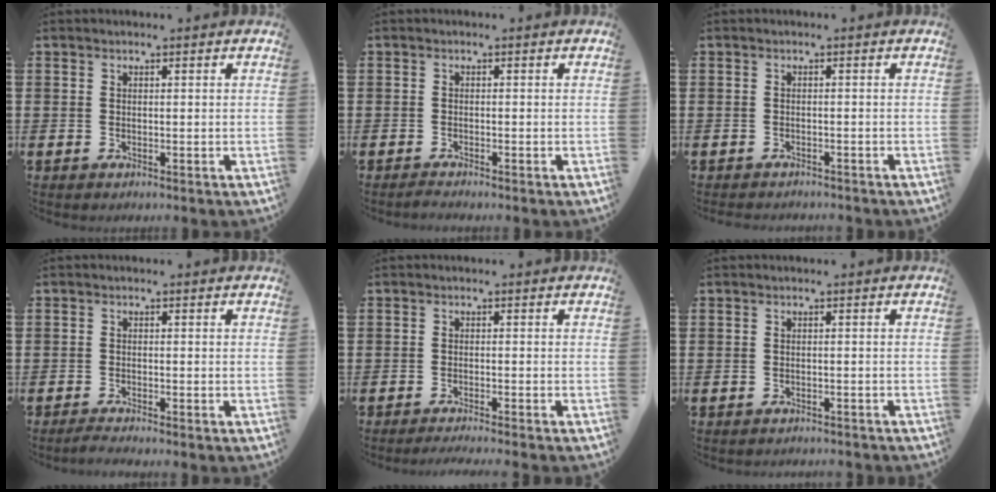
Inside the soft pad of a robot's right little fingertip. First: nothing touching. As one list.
[{"total": 0.6, "force": [-0.6, 0.0, 0.2], "torque": [-0.006, -0.003, -0.011]}, {"total": 0.8, "force": [-0.7, 0.1, 0.0], "torque": [-0.002, 0.000, -0.016]}, {"total": 1.0, "force": [-0.8, 0.0, 0.6], "torque": [-0.010, -0.001, -0.015]}, {"total": 1.0, "force": [-0.9, -0.2, 0.3], "torque": [-0.004, 0.000, -0.018]}, {"total": 0.7, "force": [-0.7, 0.0, 0.0], "torque": [-0.002, -0.001, -0.014]}]